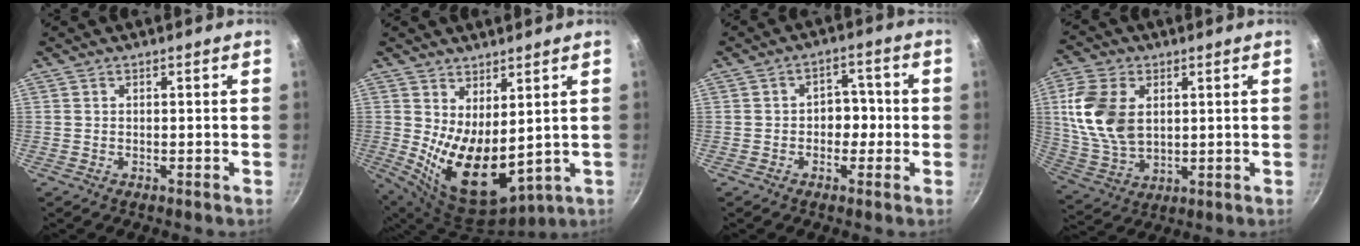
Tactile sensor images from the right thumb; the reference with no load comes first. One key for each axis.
{"total": 12.7, "fx": 2.0, "fy": 6.8, "fz": 10.6, "tx": -0.157, "ty": -0.048, "tz": 0.058}
{"total": 5.0, "fx": -0.8, "fy": 3.9, "fz": 3.0, "tx": 0.006, "ty": 0.017, "tz": -0.017}
{"total": 13.9, "fx": 2.9, "fy": 9.1, "fz": 10.1, "tx": -0.187, "ty": -0.010, "tz": 0.064}